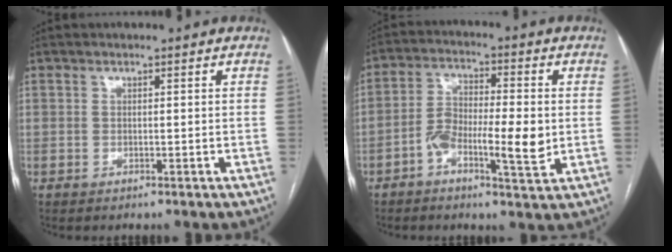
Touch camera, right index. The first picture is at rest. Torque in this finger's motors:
{"motor_torque": [0.24, 0.02, 0.19, 0.10]}